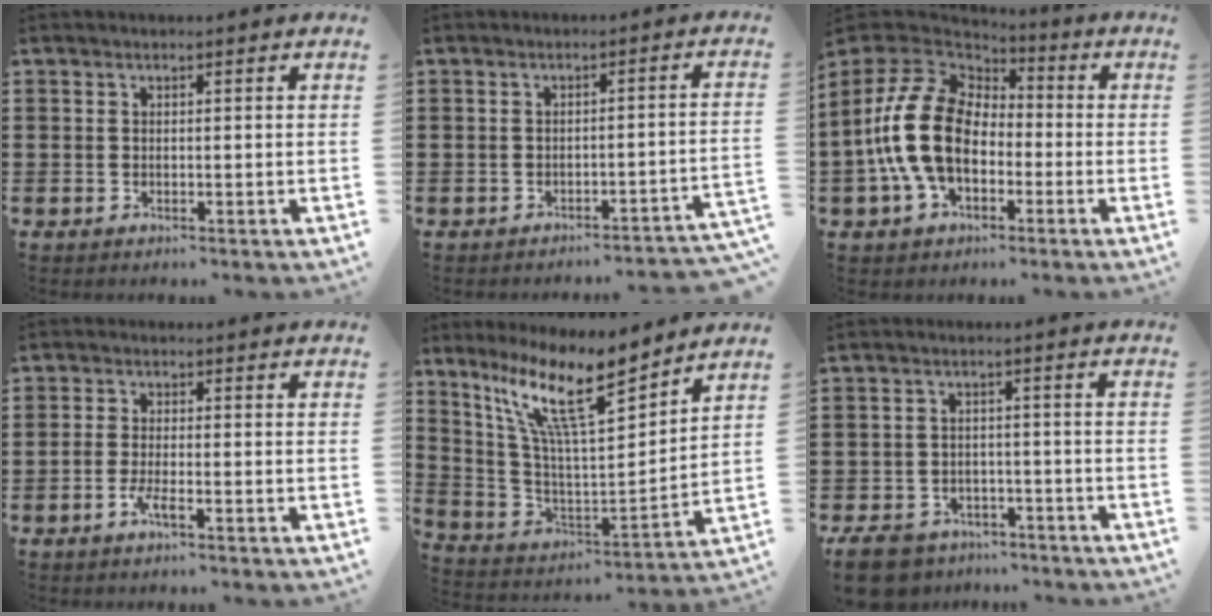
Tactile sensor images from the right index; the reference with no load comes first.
{"total": 2.2, "force": [-2.1, -0.3, 0.8], "torque": [-0.018, -0.003, -0.046]}
{"total": 15.1, "force": [-1.8, 10.0, 11.1], "torque": [-0.271, 0.015, -0.039]}
{"total": 2.6, "force": [-1.5, 0.3, 2.1], "torque": [-0.058, -0.009, -0.034]}
{"total": 13.2, "force": [9.1, 2.4, 9.3], "torque": [-0.204, -0.041, 0.158]}
{"total": 5.9, "force": [-5.4, 1.8, 1.5], "torque": [-0.047, 0.008, -0.110]}